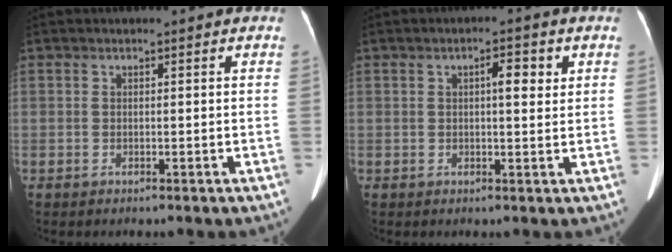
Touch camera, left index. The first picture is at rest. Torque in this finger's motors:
{"motor_torque": [0.09, 0.05, 0.06, 0.01]}